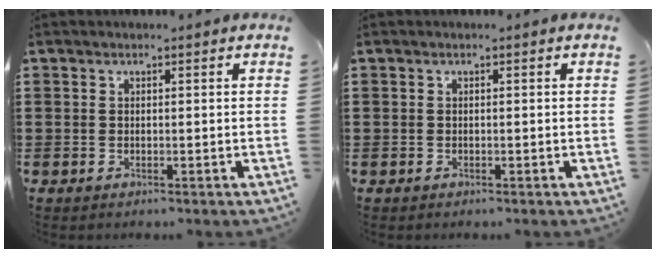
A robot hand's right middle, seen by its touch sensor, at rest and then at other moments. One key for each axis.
{"total": 0.0}